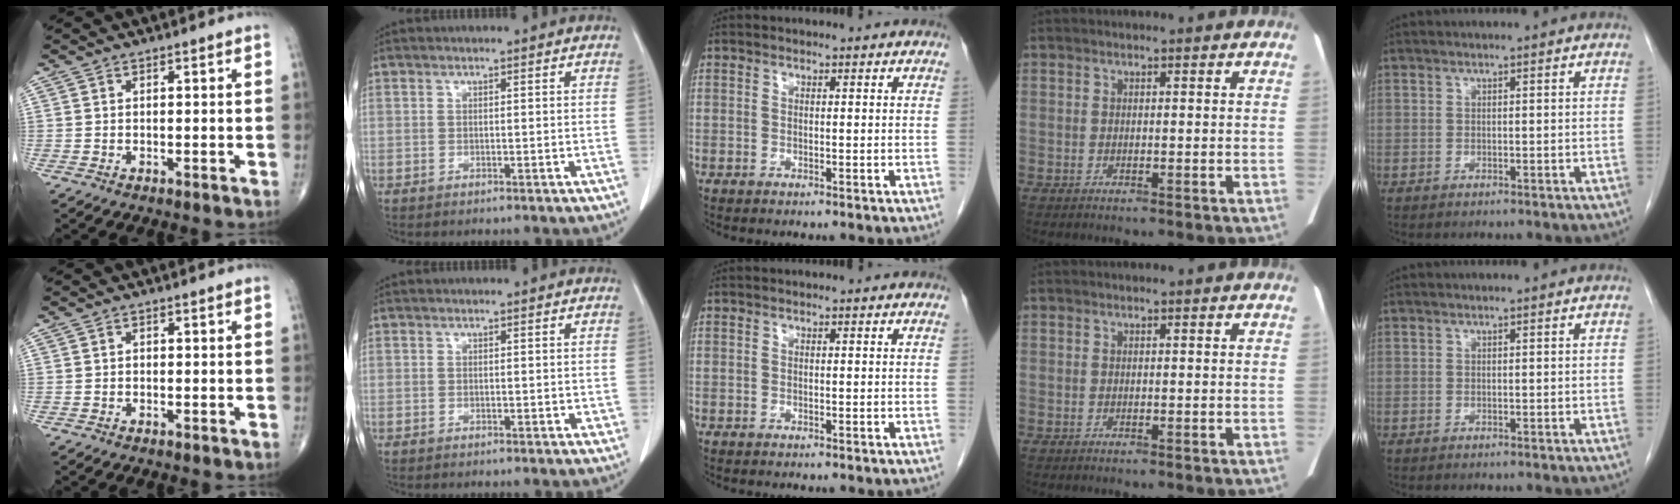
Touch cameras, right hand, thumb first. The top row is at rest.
{"thumb": {"total": 0.5, "force": [-0.1, 0.4, 0.3], "torque": [-0.001, 0.002, -0.003]}, "index": {"total": 0.9, "force": [0.0, 0.6, 0.6], "torque": [-0.004, 0.001, 0.001]}}